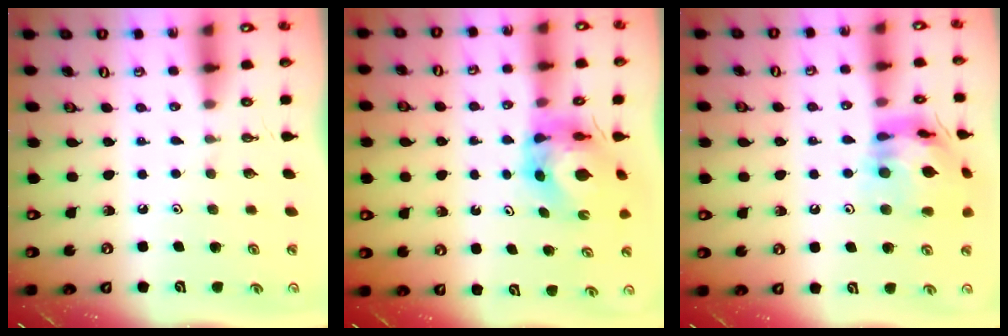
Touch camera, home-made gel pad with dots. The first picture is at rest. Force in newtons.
{"total": 7.0, "press": 7.0, "slide": 0.6}
{"total": 17.5, "press": 17.4, "slide": 1.7}